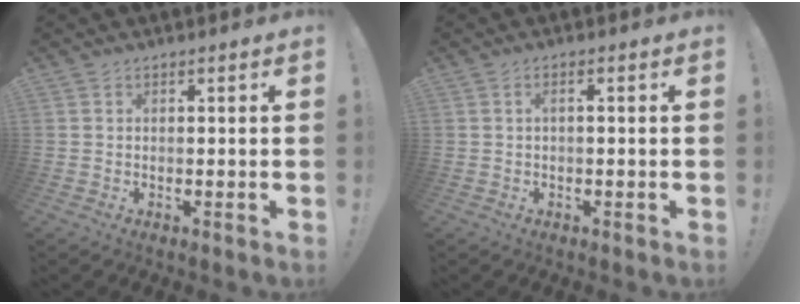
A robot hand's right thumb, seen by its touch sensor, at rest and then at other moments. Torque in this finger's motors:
{"motor_torque": [-0.06, -0.03, -0.21, 0.20, 0.09]}